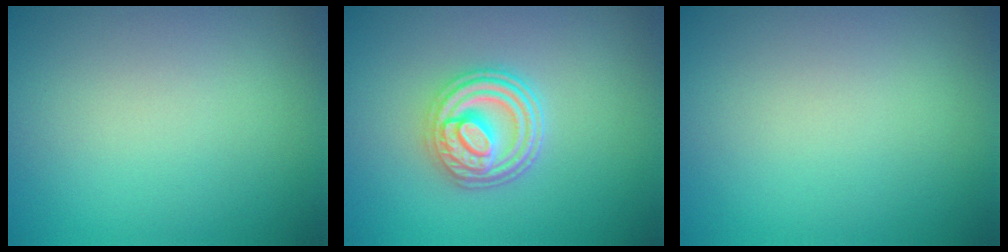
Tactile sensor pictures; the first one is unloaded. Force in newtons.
{"total": 4.7, "press": 3.7, "slide": 2.9}
{"total": 0.0}